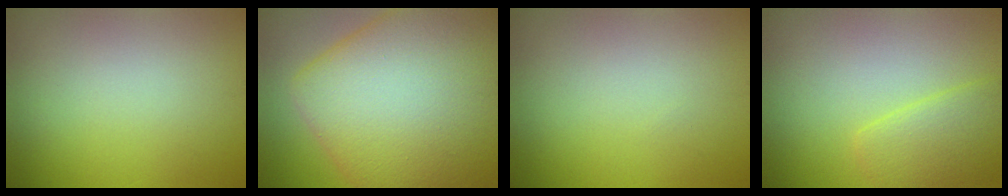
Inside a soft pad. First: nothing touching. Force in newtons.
{"total": 16.8, "press": 16.8, "slide": 0.5}
{"total": 0.0}
{"total": 3.6, "press": 3.5, "slide": 0.2}